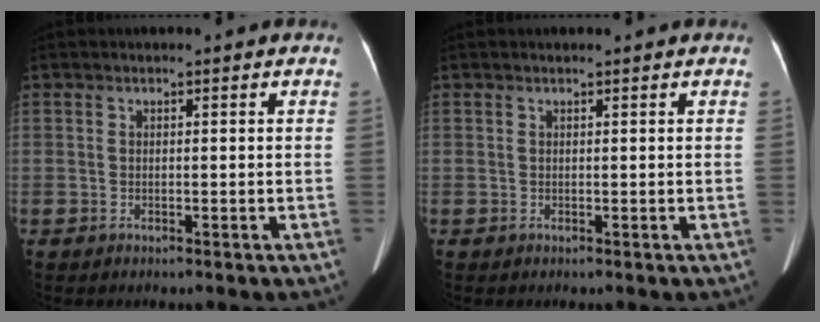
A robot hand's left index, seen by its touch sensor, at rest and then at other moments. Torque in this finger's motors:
{"motor_torque": [0.00, 0.03, -0.01, 0.02]}